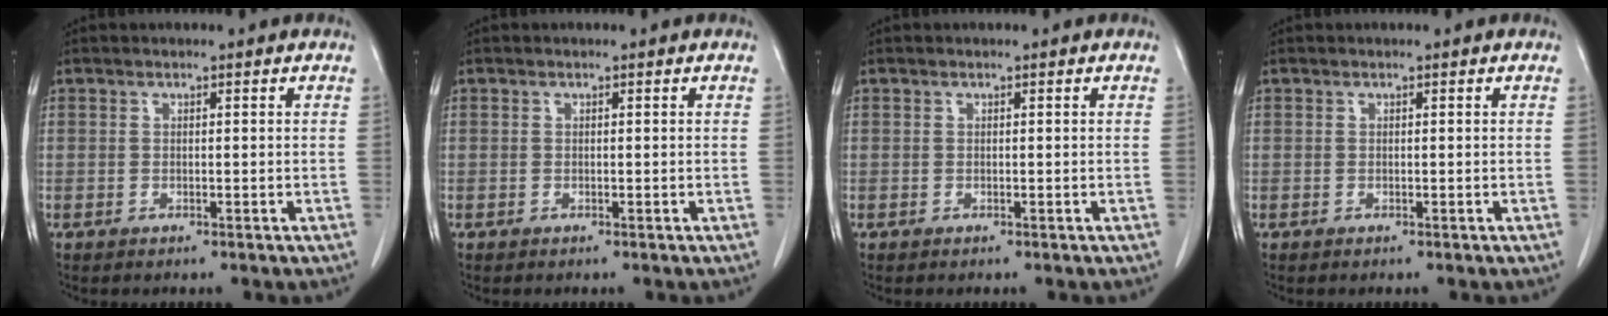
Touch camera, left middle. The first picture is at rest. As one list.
[{"total": 0.0}, {"total": 0.0}, {"total": 0.0}]